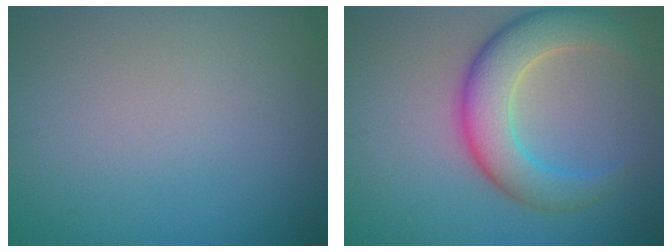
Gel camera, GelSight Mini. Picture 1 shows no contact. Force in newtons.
{"total": 6.6, "press": 6.6, "slide": 0.2}